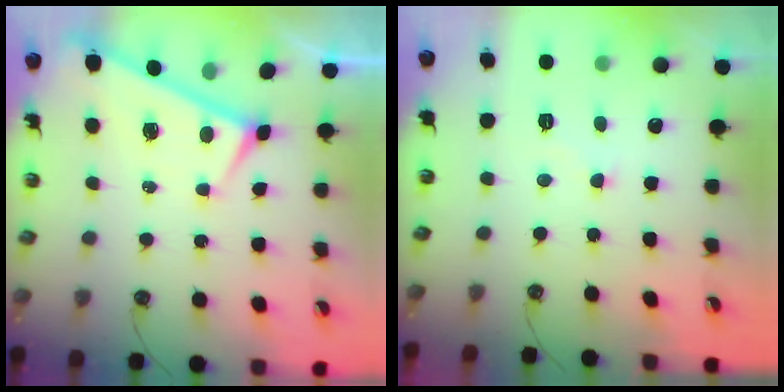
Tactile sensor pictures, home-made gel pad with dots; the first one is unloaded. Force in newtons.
{"total": 3.9, "press": 3.9, "slide": 0.4}